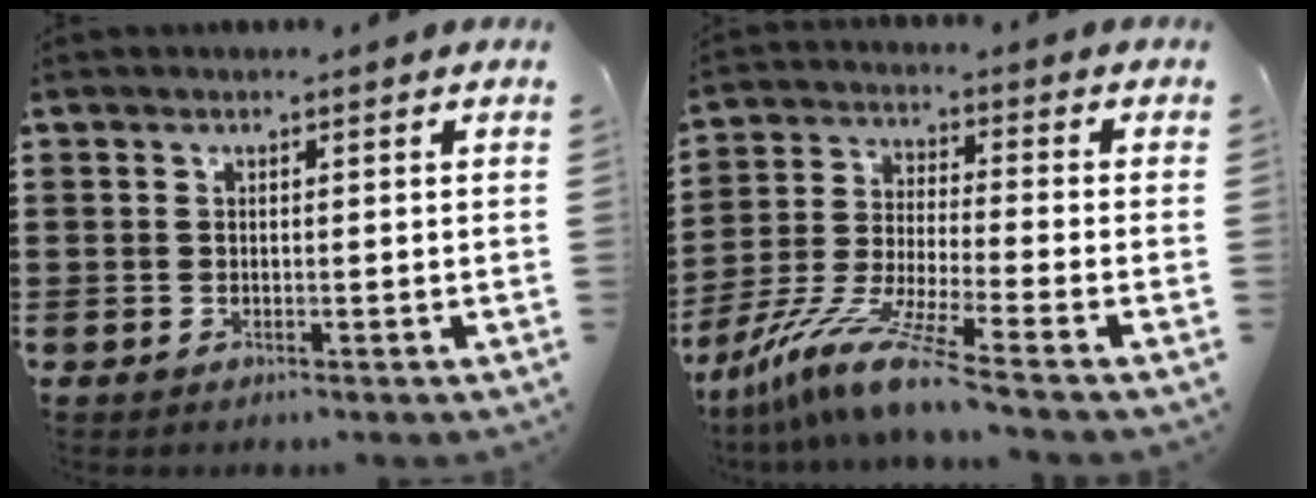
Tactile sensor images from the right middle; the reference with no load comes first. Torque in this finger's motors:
{"motor_torque": [2.14, 0.00, 0.49, 0.21]}